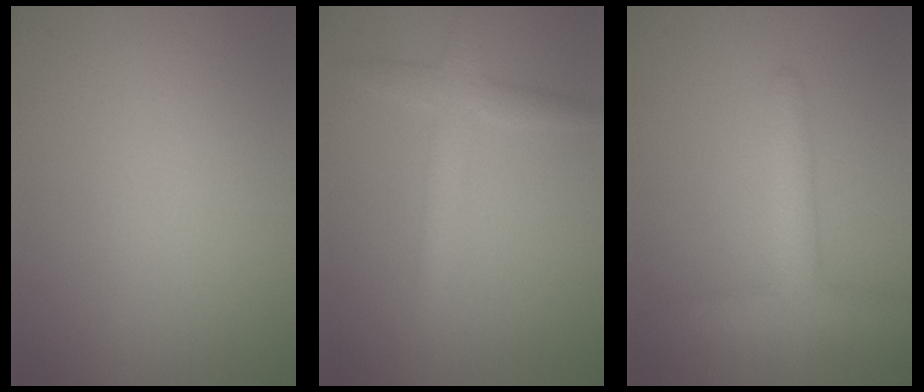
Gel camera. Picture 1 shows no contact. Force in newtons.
{"total": 2.7, "press": 2.7, "slide": 0.1}
{"total": 3.8, "press": 3.8, "slide": 0.2}